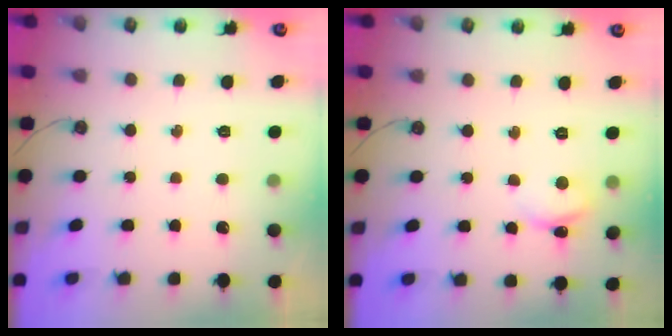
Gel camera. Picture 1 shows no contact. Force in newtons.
{"total": 3.3, "press": 3.3, "slide": 0.4}